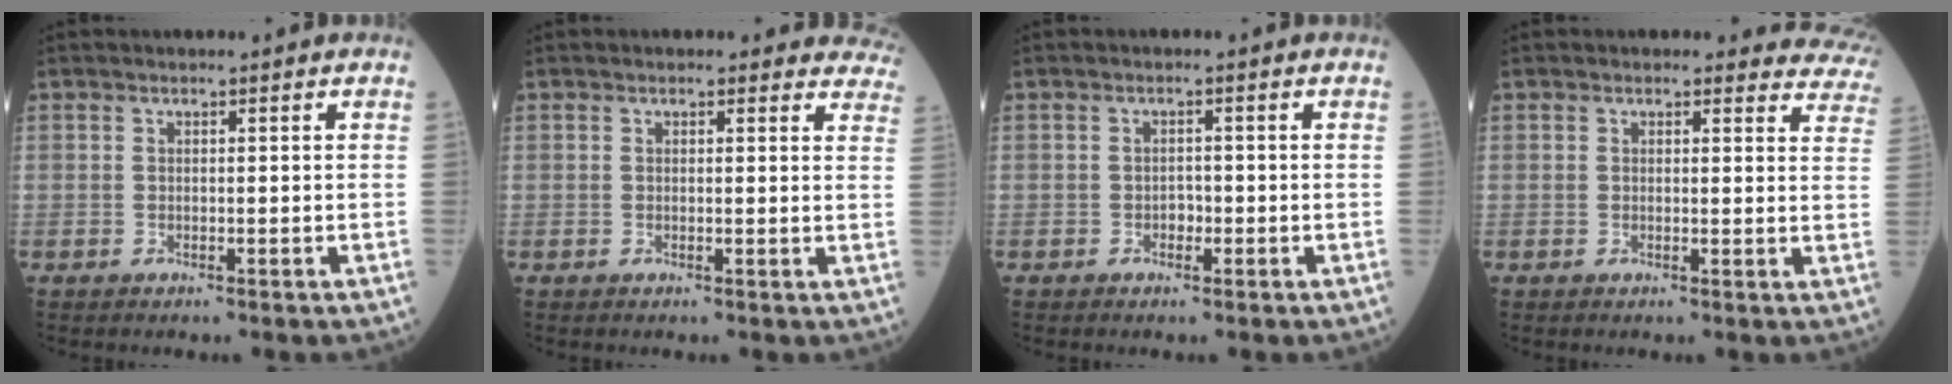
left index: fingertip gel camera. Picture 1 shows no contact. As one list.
[{"total": 8.0, "force": [7.5, 2.8, 0.6], "torque": [0.043, -0.016, 0.040]}, {"total": 1.3, "force": [-0.8, 0.8, 0.7], "torque": [-0.008, 0.001, -0.014]}, {"total": 9.8, "force": [9.3, 3.2, 0.4], "torque": [0.052, -0.038, 0.051]}]